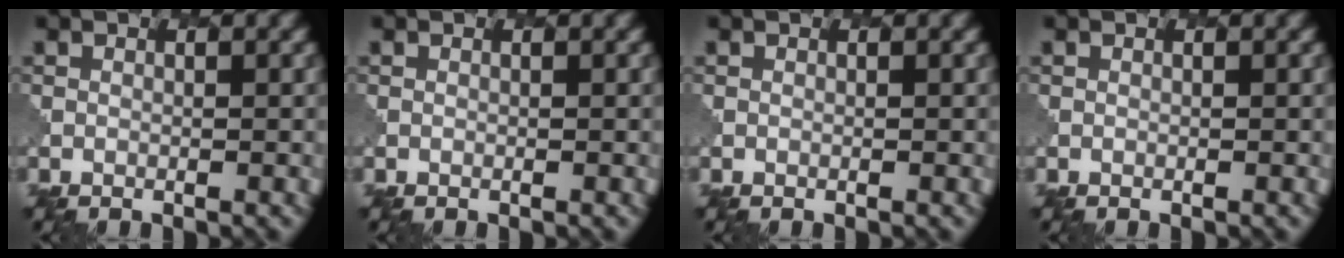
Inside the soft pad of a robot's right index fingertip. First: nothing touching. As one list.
[{"total": 0.0}, {"total": 0.0}, {"total": 0.0}]